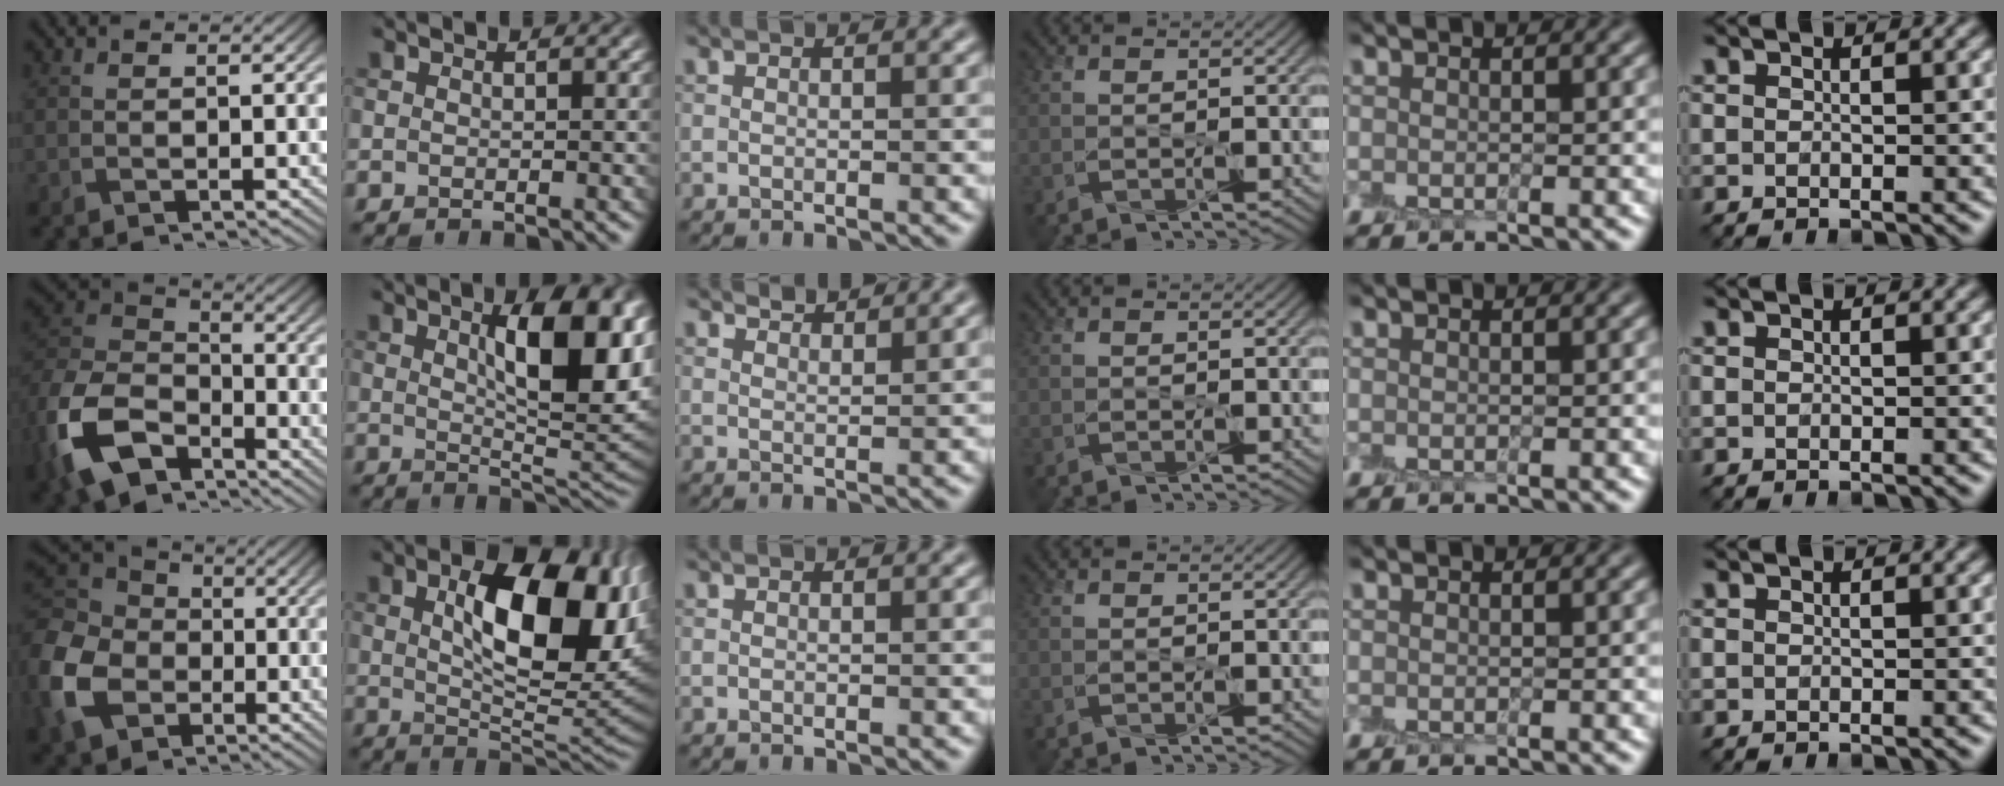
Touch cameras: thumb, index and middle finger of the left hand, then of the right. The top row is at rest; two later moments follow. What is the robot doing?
{"motion": "peel", "object": "postage stamp"}